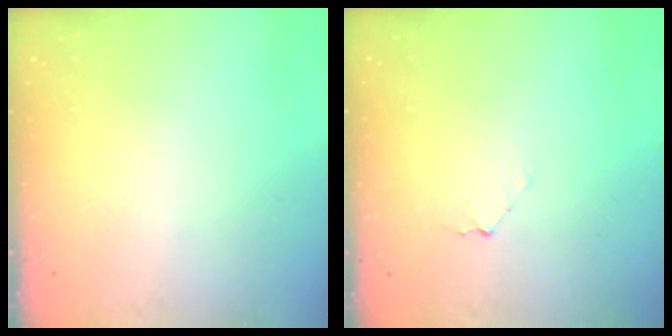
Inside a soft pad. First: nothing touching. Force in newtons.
{"total": 3.9, "press": 3.9, "slide": 0.3}